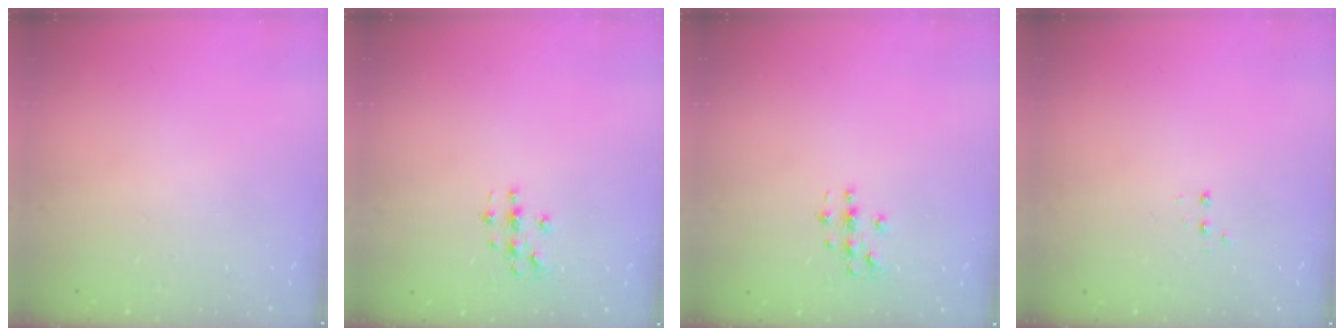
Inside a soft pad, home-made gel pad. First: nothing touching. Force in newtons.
{"total": 2.8, "press": 2.8, "slide": 0.3}
{"total": 2.8, "press": 2.8, "slide": 0.3}
{"total": 2.8, "press": 2.8, "slide": 0.5}